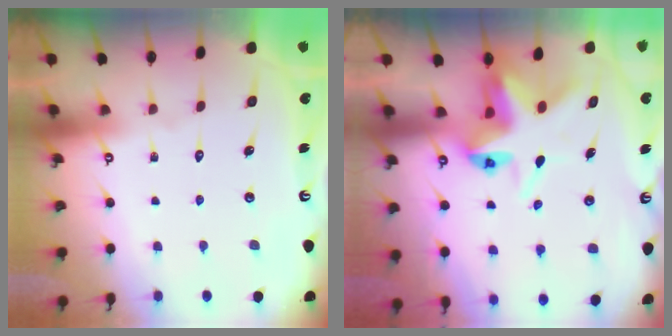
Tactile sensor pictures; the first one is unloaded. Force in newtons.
{"total": 7.5, "press": 7.5, "slide": 0.4}